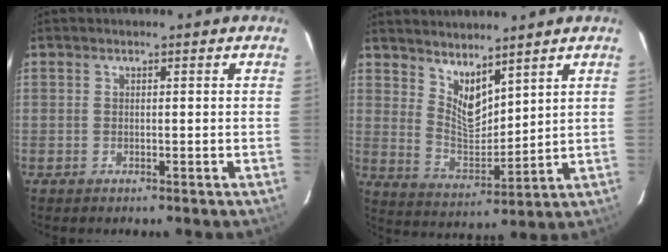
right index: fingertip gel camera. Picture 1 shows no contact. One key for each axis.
{"total": 7.9, "fx": 6.0, "fy": 2.8, "fz": 4.3, "tx": -0.070, "ty": -0.011, "tz": 0.117}